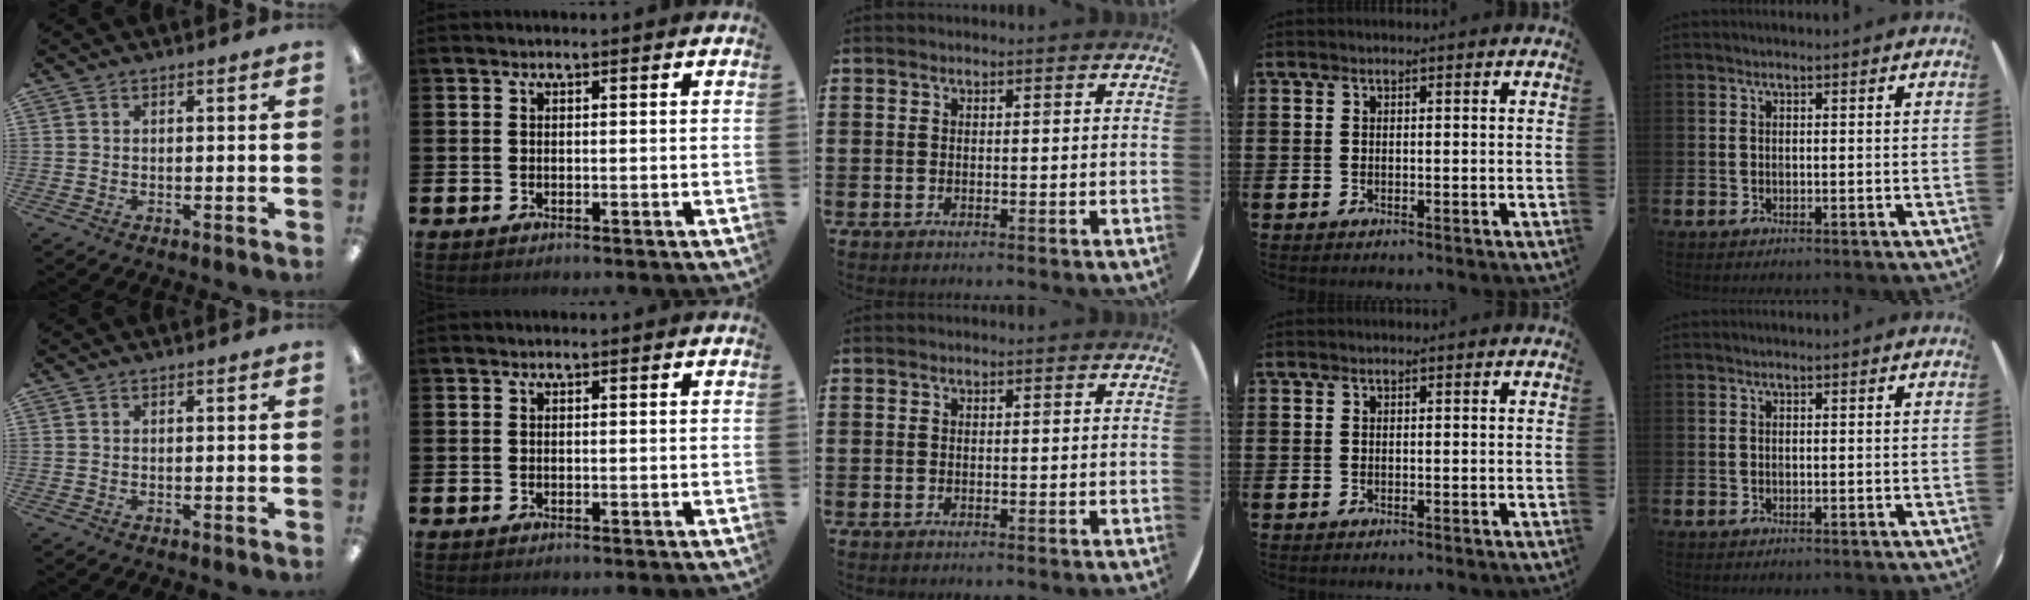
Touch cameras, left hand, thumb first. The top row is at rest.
{}